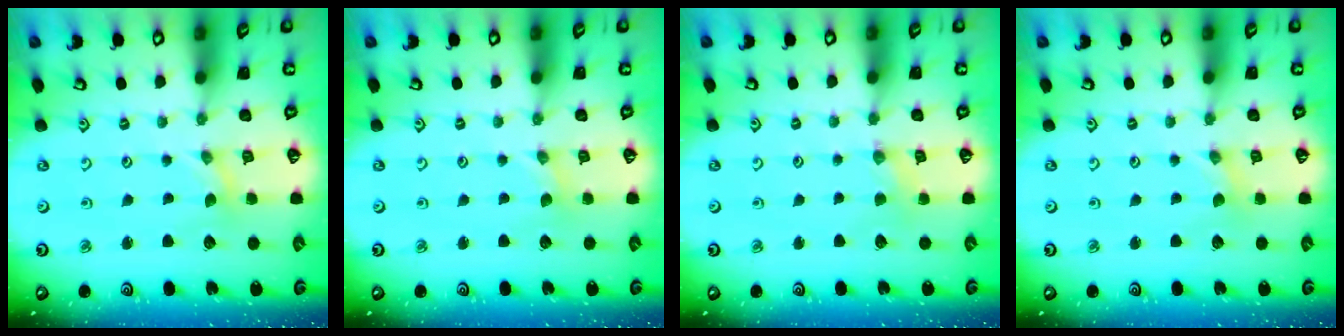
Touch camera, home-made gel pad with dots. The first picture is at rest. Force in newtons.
{"total": 0.0}
{"total": 1.4, "press": 1.4, "slide": 0.3}
{"total": 0.0}